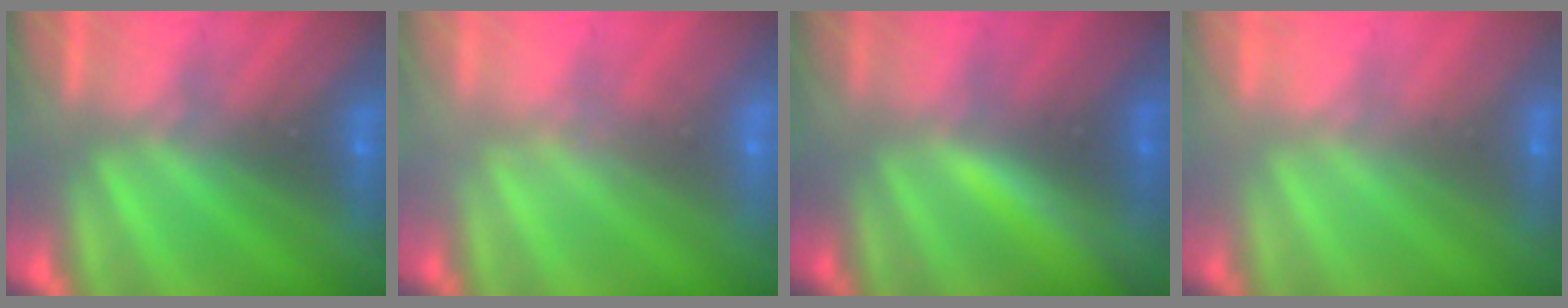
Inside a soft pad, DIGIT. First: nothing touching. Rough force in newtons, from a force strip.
{"total": 1.6}
{"total": 1.7}
{"total": 1.9}